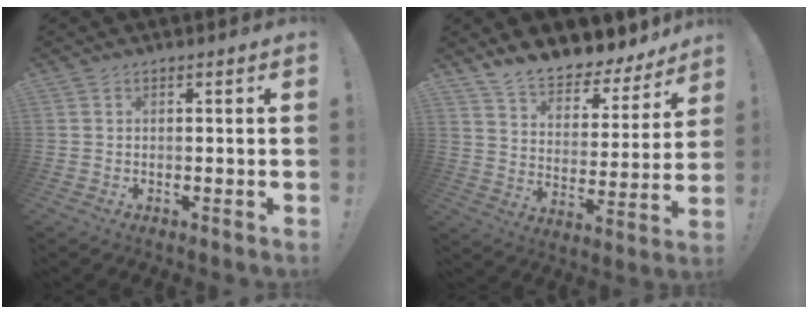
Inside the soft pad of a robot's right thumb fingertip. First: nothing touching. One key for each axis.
{"total": 11.0, "fx": 10.4, "fy": 2.9, "fz": 2.4, "tx": -0.054, "ty": -0.094, "tz": 0.183}